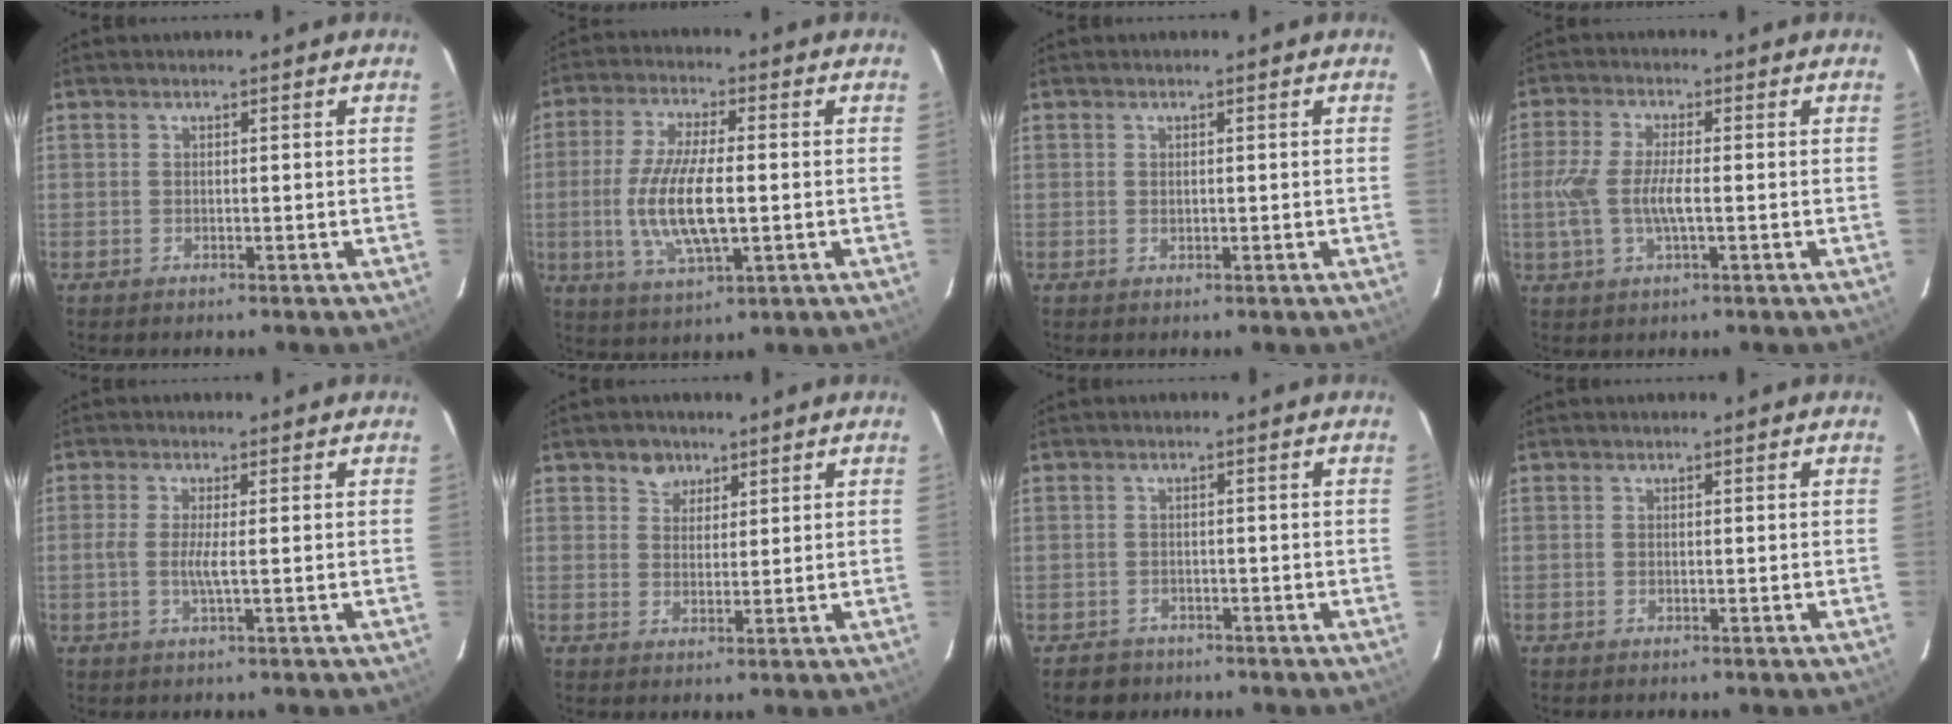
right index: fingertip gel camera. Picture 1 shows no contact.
{"total": 12.8, "force": [-1.3, 4.1, 12.1], "torque": [-0.245, -0.008, -0.022]}
{"total": 0.8, "force": [0.2, 0.5, 0.6], "torque": [-0.010, 0.002, 0.005]}
{"total": 7.6, "force": [-1.0, 2.3, 7.1], "torque": [-0.151, -0.002, -0.021]}
{"total": 3.0, "force": [-0.3, -0.1, 3.0], "torque": [-0.063, -0.004, -0.010]}
{"total": 3.7, "force": [2.3, 2.9, 0.6], "torque": [0.001, 0.007, 0.039]}
{"total": 3.4, "force": [-2.2, 2.6, 0.3], "torque": [-0.010, 0.010, -0.030]}
{"total": 0.0}